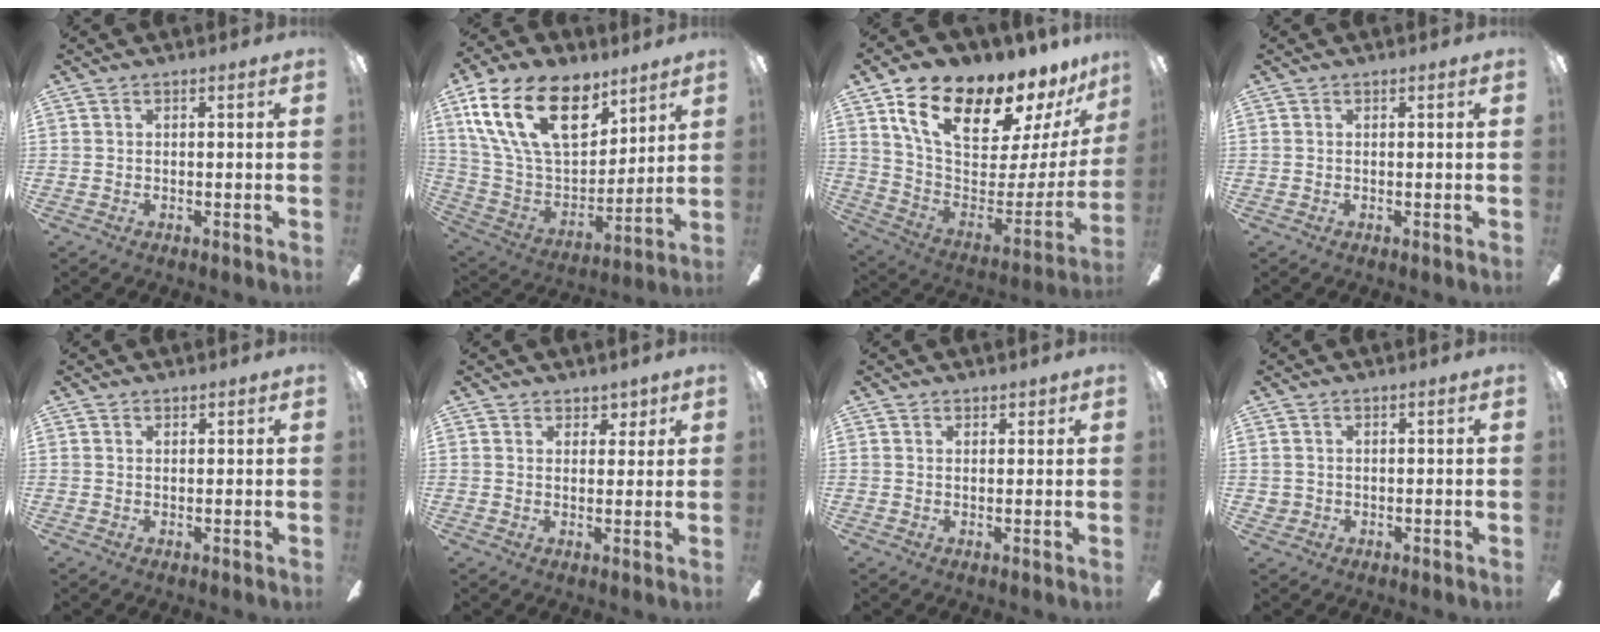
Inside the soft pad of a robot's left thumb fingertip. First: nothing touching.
{"total": 24.4, "force": [12.8, 13.6, 15.6], "torque": [-0.295, -0.059, 0.230]}
{"total": 19.5, "force": [14.1, 8.2, 10.7], "torque": [-0.184, -0.093, 0.245]}
{"total": 0.0}
{"total": 1.0, "force": [0.9, 0.5, 0.0], "torque": [0.000, -0.001, 0.018]}
{"total": 3.6, "force": [2.5, 2.6, 0.5], "torque": [0.005, -0.009, 0.042]}
{"total": 1.6, "force": [1.3, 1.0, 0.2], "torque": [-0.003, 0.001, 0.025]}
{"total": 1.5, "force": [0.5, 1.5, 0.1], "torque": [-0.004, 0.003, 0.007]}